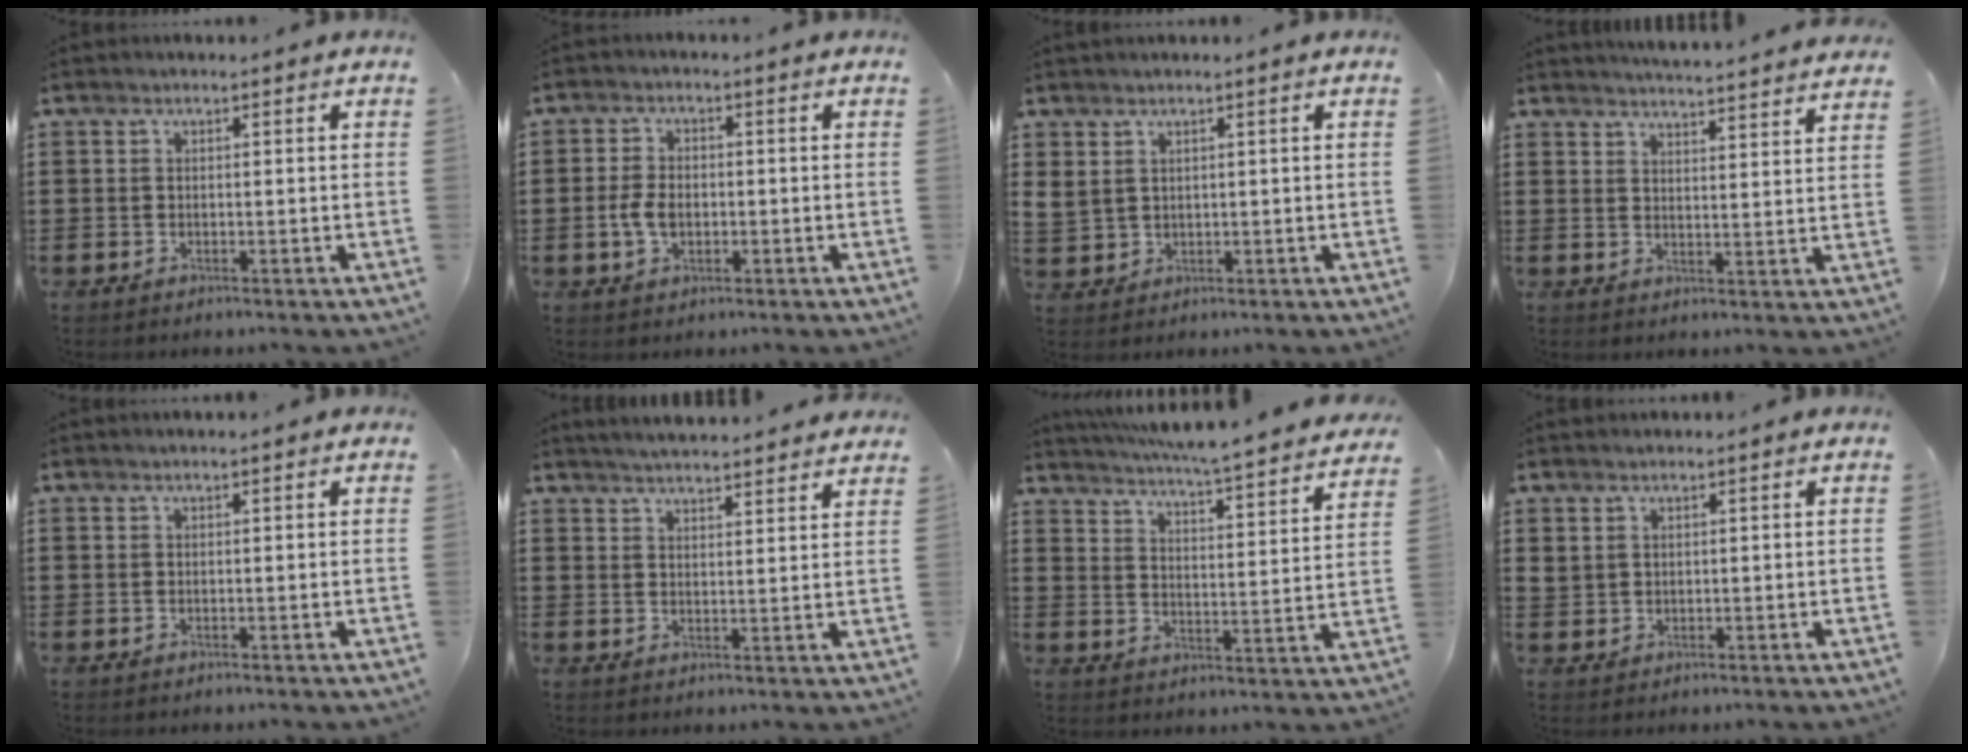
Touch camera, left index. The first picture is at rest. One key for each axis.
{"total": 4.3, "fx": -0.7, "fy": 2.7, "fz": 3.3, "tx": -0.084, "ty": -0.001, "tz": -0.019}
{"total": 1.9, "fx": 1.2, "fy": 1.4, "fz": 0.6, "tx": -0.019, "ty": 0.005, "tz": 0.022}
{"total": 4.2, "fx": 4.2, "fy": -0.7, "fz": 0.3, "tx": -0.014, "ty": -0.031, "tz": 0.071}
{"total": 0.5, "fx": 0.4, "fy": 0.0, "fz": 0.4, "tx": -0.008, "ty": -0.001, "tz": 0.008}
{"total": 3.8, "fx": 3.8, "fy": -0.4, "fz": 0.4, "tx": -0.019, "ty": -0.018, "tz": 0.067}
{"total": 5.4, "fx": 5.0, "fy": -0.9, "fz": 1.9, "tx": -0.060, "ty": -0.045, "tz": 0.078}
{"total": 1.8, "fx": 1.5, "fy": 1.0, "fz": 0.1, "tx": -0.007, "ty": 0.003, "tz": 0.031}